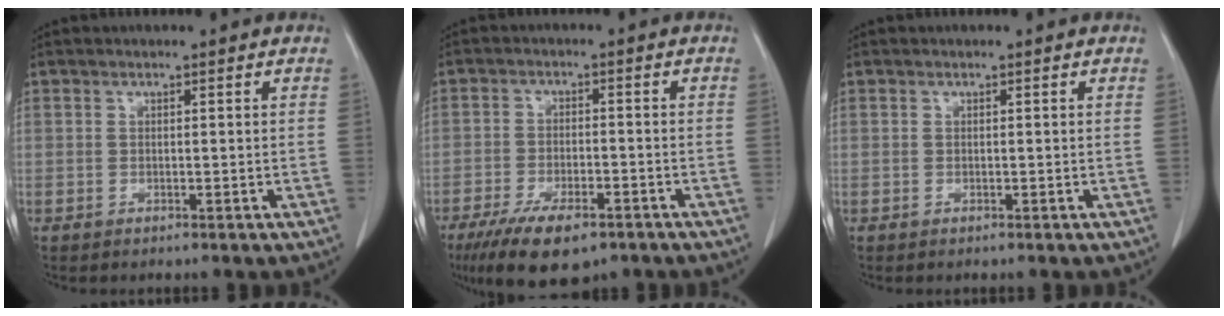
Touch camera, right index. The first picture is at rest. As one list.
[{"total": 10.6, "force": [-7.1, 3.6, 7.0], "torque": [-0.116, -0.014, -0.114]}, {"total": 0.0}]